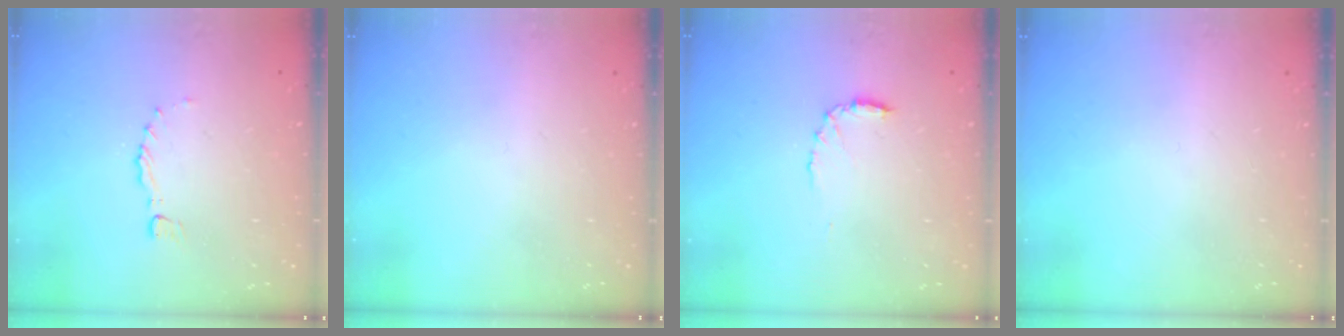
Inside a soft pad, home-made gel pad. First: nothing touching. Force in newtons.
{"total": 0.0}
{"total": 6.8, "press": 6.8, "slide": 0.7}
{"total": 0.0}